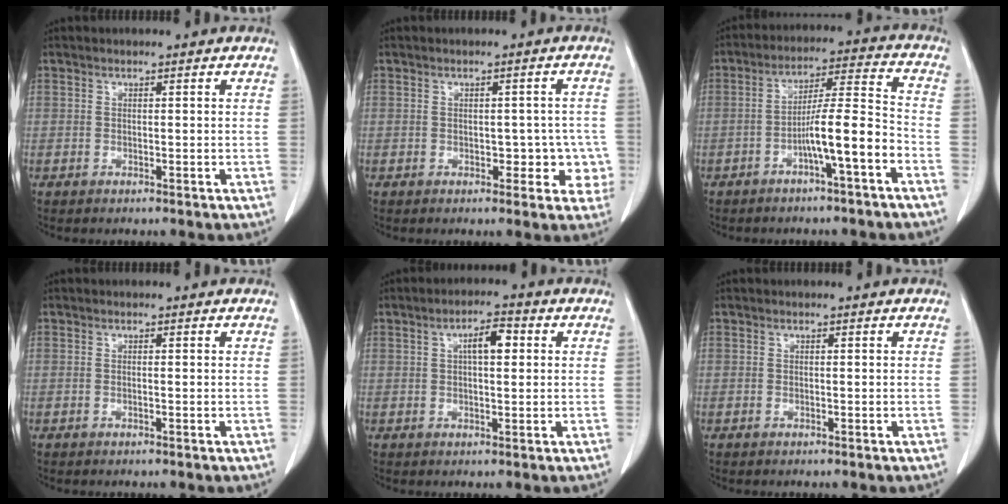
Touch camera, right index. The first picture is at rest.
{"total": 4.5, "force": [-0.9, 3.0, 3.2], "torque": [-0.014, 0.019, -0.006]}
{"total": 9.1, "force": [-4.1, 0.0, 8.2], "torque": [-0.137, 0.023, -0.067]}
{"total": 0.0}
{"total": 4.4, "force": [1.1, 1.4, 4.0], "torque": [-0.069, 0.011, 0.016]}
{"total": 0.0}